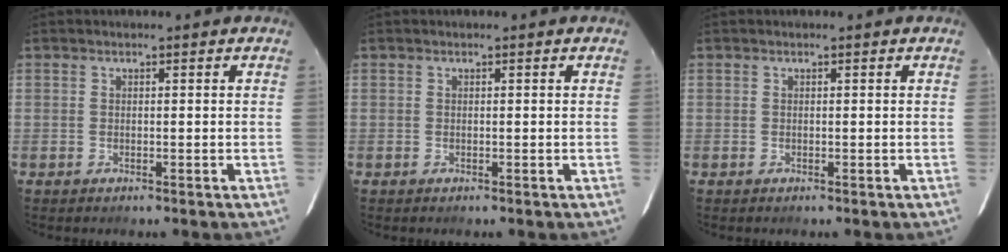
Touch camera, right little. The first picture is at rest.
{"total": 0.0}
{"total": 0.0}